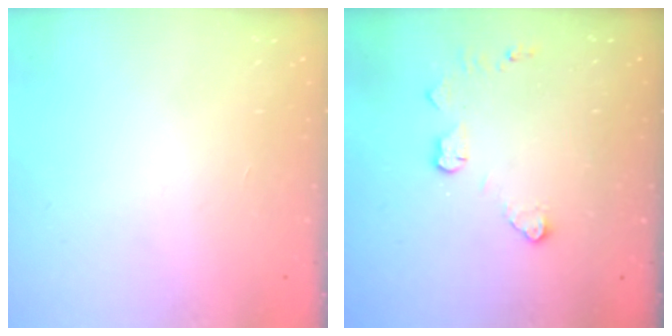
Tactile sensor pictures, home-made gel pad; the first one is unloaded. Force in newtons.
{"total": 5.1, "press": 5.1, "slide": 0.2}